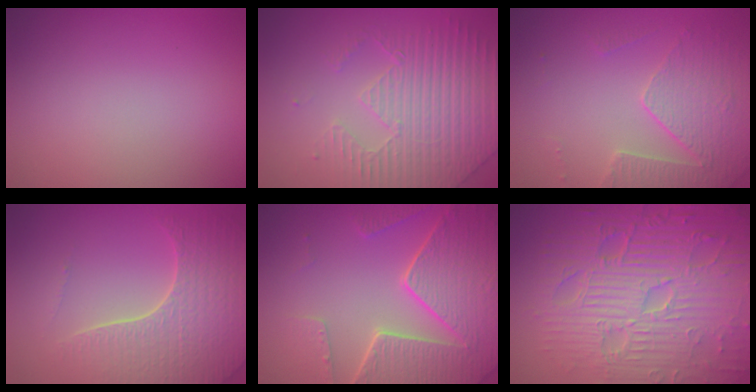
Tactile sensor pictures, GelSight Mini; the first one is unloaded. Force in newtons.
{"total": 4.2, "press": 4.1, "slide": 1.0}
{"total": 3.7, "press": 3.6, "slide": 0.9}
{"total": 6.7, "press": 5.1, "slide": 4.3}
{"total": 8.3, "press": 6.1, "slide": 5.6}
{"total": 12.2, "press": 7.9, "slide": 9.3}